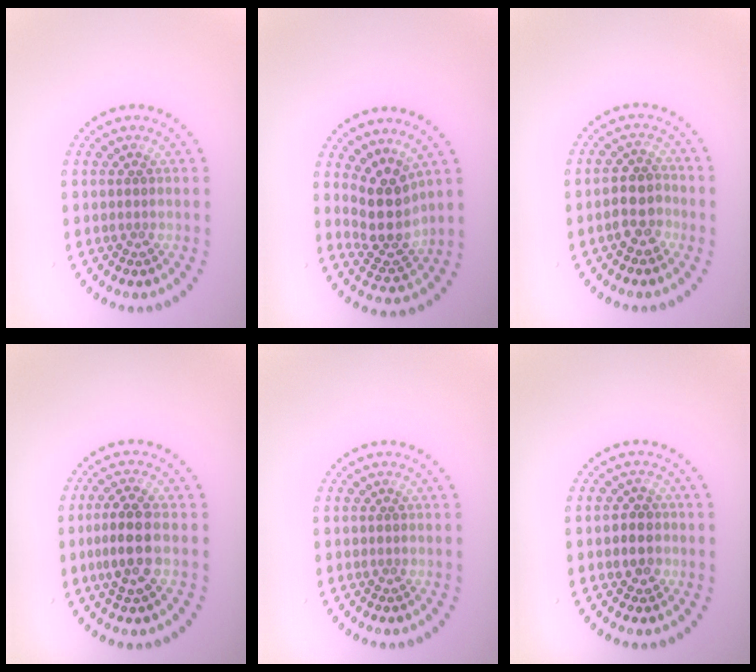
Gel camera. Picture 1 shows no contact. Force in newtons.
{"total": 4.2, "press": 3.4, "slide": 2.4}
{"total": 2.8, "press": 2.6, "slide": 1.0}
{"total": 3.4, "press": 3.2, "slide": 1.1}
{"total": 0.0}
{"total": 2.2, "press": 2.1, "slide": 0.6}